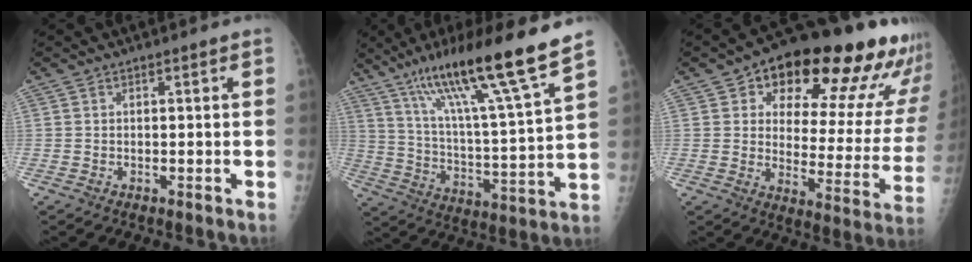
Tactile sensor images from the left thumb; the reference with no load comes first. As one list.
[{"total": 20.6, "force": [14.5, 0.6, 14.6], "torque": [-0.225, -0.060, 0.247]}, {"total": 24.8, "force": [14.1, 10.4, 17.5], "torque": [-0.193, -0.042, 0.191]}]